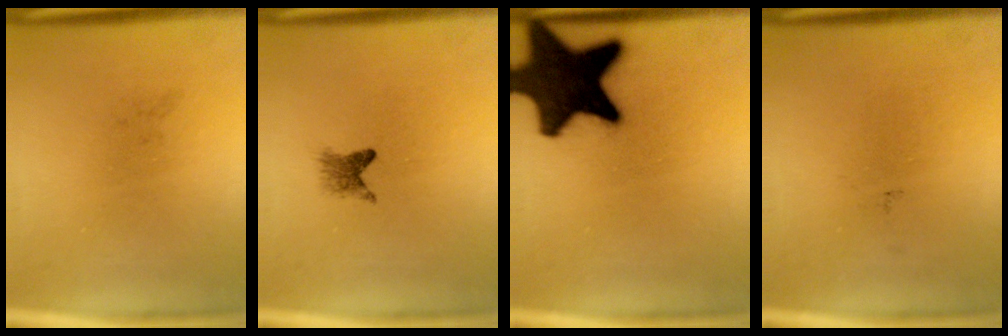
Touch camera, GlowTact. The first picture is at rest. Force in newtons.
{"total": 2.0}
{"total": 19.6}
{"total": 0.0}